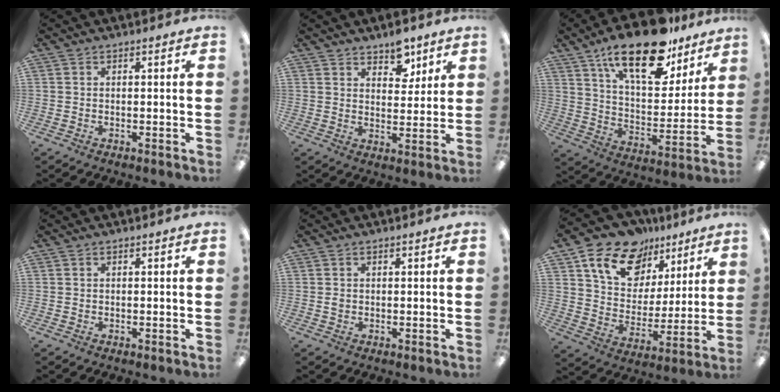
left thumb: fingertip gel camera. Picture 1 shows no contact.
{"total": 6.8, "force": [5.2, 3.6, 2.5], "torque": [-0.009, -0.033, 0.088]}
{"total": 22.0, "force": [15.0, 9.1, 13.3], "torque": [-0.212, -0.086, 0.255]}
{"total": 0.0}
{"total": 0.9, "force": [0.1, 0.8, 0.3], "torque": [-0.007, 0.005, 0.000]}
{"total": 15.7, "force": [9.9, 10.6, 6.1], "torque": [-0.120, -0.050, 0.187]}